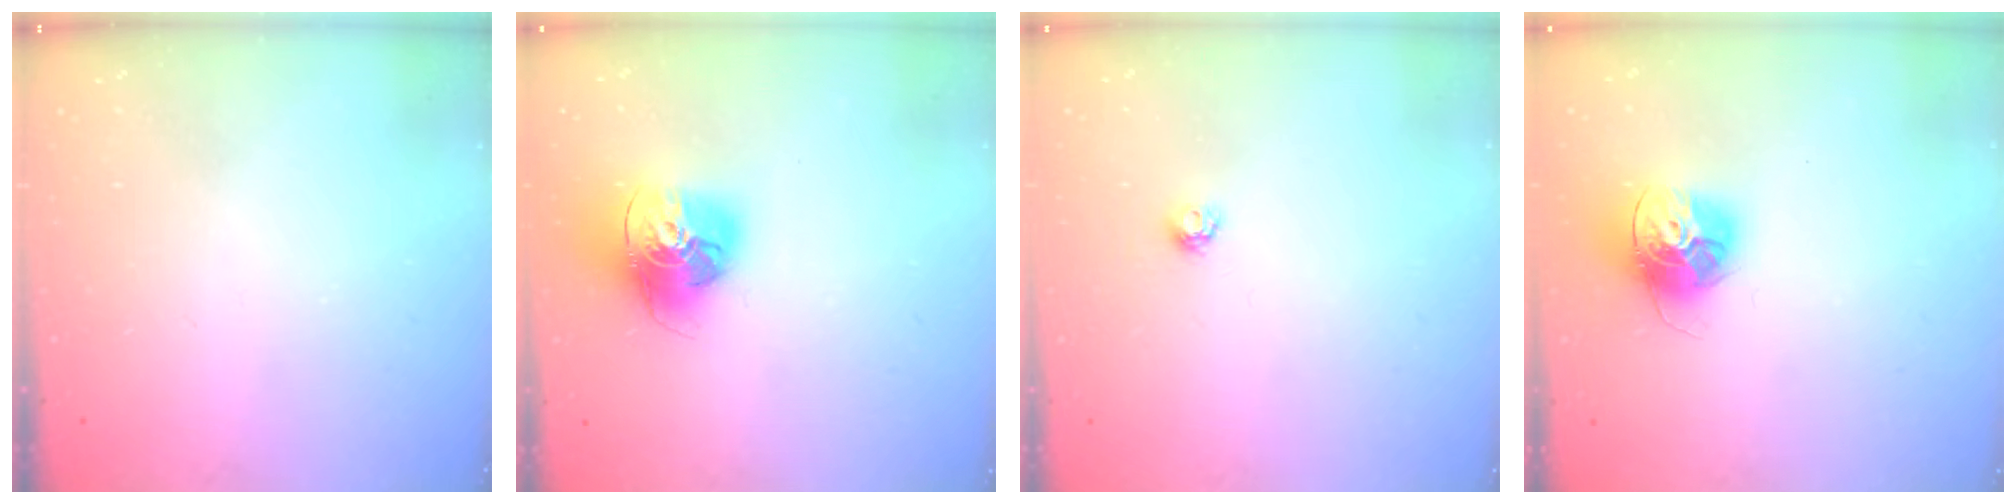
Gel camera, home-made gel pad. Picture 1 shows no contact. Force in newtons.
{"total": 15.3, "press": 15.3, "slide": 1.5}
{"total": 3.8, "press": 3.8, "slide": 0.5}
{"total": 14.5, "press": 14.4, "slide": 1.5}